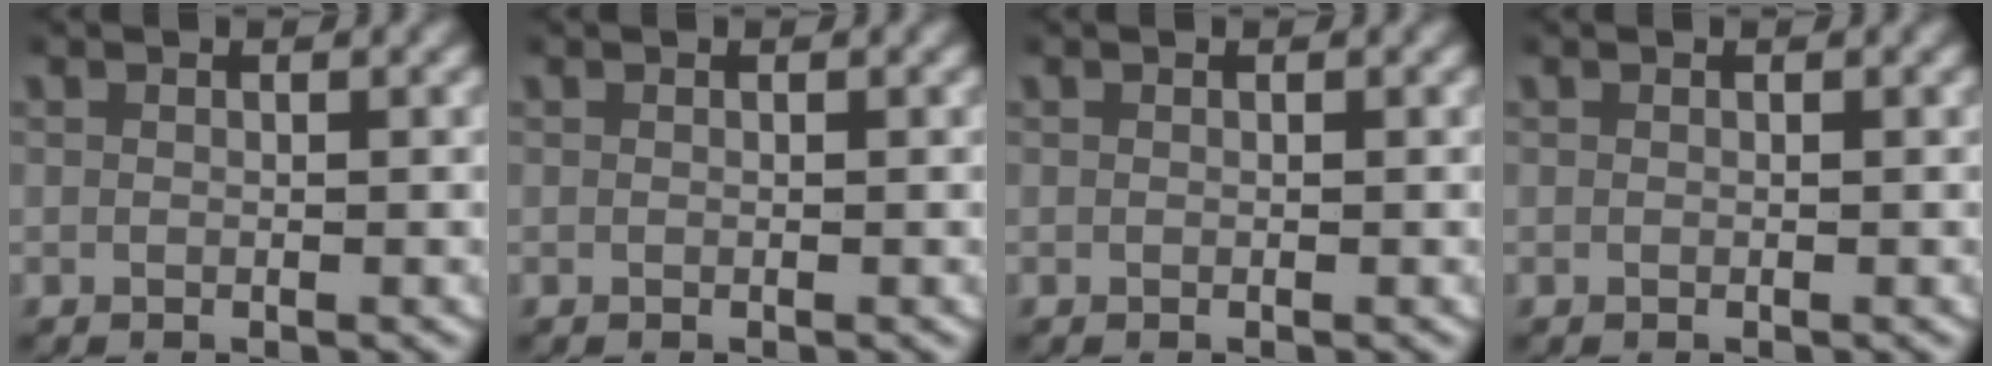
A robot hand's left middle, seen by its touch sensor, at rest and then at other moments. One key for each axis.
{"total": 0.0}
{"total": 0.0}
{"total": 0.0}